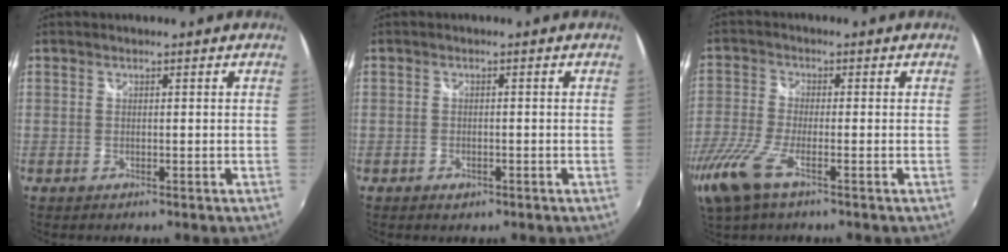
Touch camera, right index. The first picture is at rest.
{"total": 1.8, "force": [-1.1, 1.3, 0.8], "torque": [-0.016, -0.004, -0.017]}
{"total": 11.4, "force": [-6.9, 3.0, 8.6], "torque": [-0.209, -0.039, -0.140]}